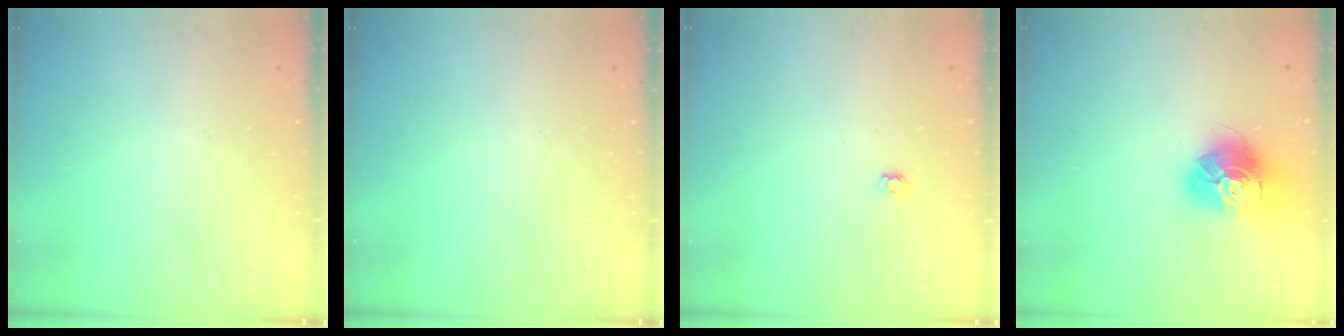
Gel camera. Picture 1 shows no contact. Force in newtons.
{"total": 0.0}
{"total": 4.7, "press": 4.7, "slide": 0.8}
{"total": 15.9, "press": 15.8, "slide": 1.4}